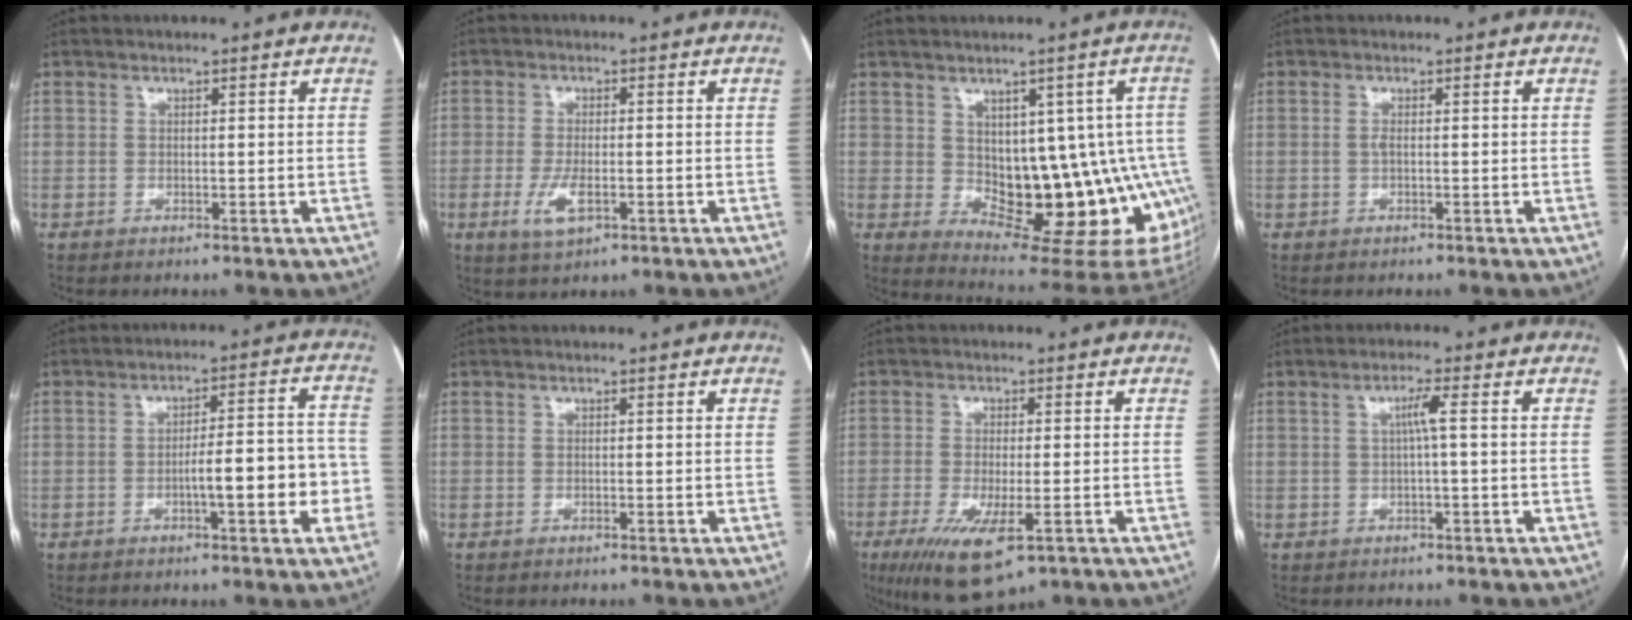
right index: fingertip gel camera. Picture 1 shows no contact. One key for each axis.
{"total": 4.7, "fx": -1.7, "fy": 1.8, "fz": 4.0, "tx": -0.084, "ty": -0.005, "tz": -0.025}
{"total": 16.5, "fx": -1.4, "fy": 8.0, "fz": 14.3, "tx": -0.121, "ty": 0.013, "tz": 0.005}
{"total": 1.1, "fx": 0.0, "fy": 0.2, "fz": 1.1, "tx": -0.024, "ty": 0.000, "tz": 0.000}
{"total": 9.2, "fx": -2.6, "fy": 1.8, "fz": 8.6, "tx": -0.115, "ty": 0.027, "tz": -0.033}
{"total": 0.0}
{"total": 9.8, "fx": -4.9, "fy": 2.8, "fz": 8.1, "tx": -0.145, "ty": -0.026, "tz": -0.074}
{"total": 2.4, "fx": 0.2, "fy": -0.4, "fz": 2.3, "tx": -0.042, "ty": 0.004, "tz": 0.005}